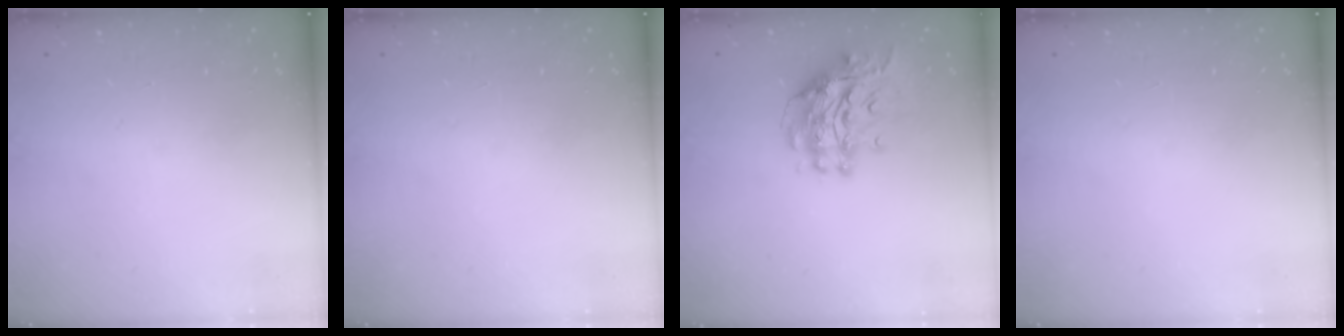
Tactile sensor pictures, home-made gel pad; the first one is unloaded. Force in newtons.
{"total": 0.0}
{"total": 11.7, "press": 11.6, "slide": 1.2}
{"total": 0.0}